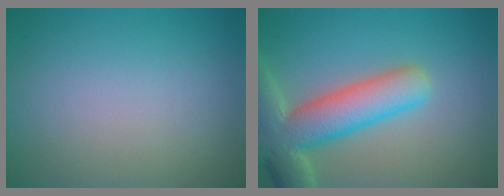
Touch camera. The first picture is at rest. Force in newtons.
{"total": 8.5, "press": 8.5, "slide": 0.9}